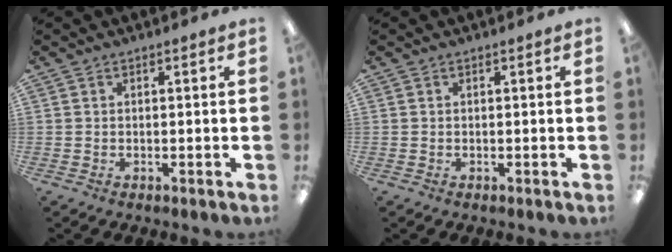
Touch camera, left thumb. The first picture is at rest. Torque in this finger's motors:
{"motor_torque": [0.00, 0.00, 0.02, -0.02, 0.00]}